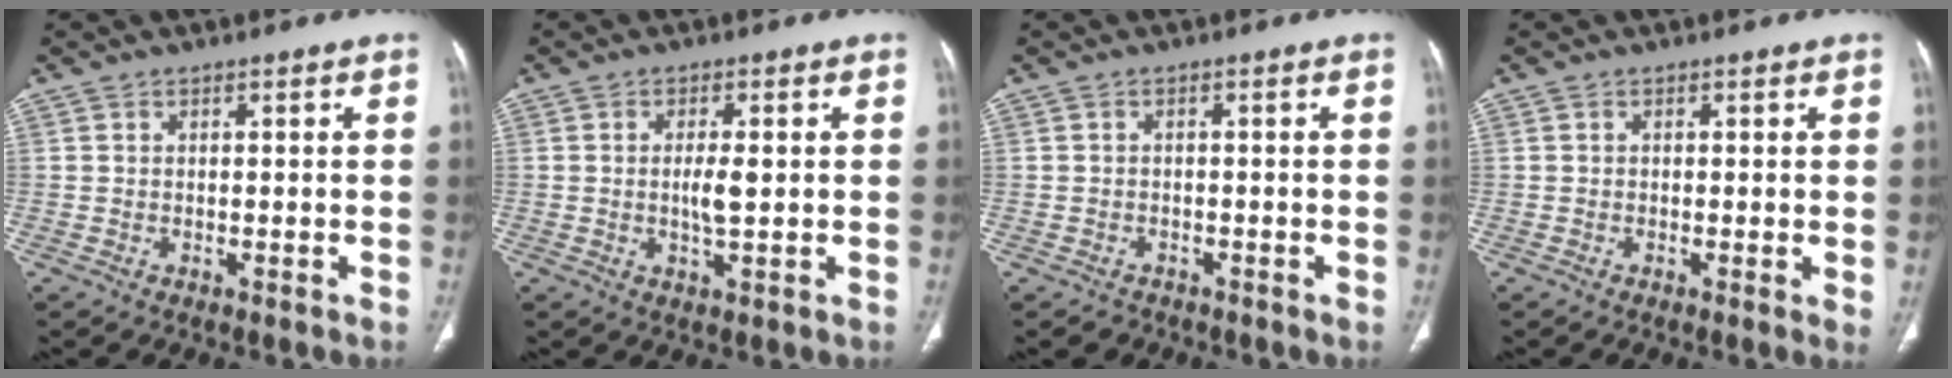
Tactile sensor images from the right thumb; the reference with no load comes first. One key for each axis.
{"total": 3.9, "fx": 0.2, "fy": 1.1, "fz": 3.8, "tx": -0.070, "ty": -0.004, "tz": 0.004}
{"total": 1.6, "fx": -1.1, "fy": 1.2, "fz": 0.0, "tx": -0.003, "ty": 0.003, "tz": -0.018}
{"total": 1.5, "fx": 0.0, "fy": 0.3, "fz": 1.4, "tx": -0.022, "ty": -0.006, "tz": -0.003}